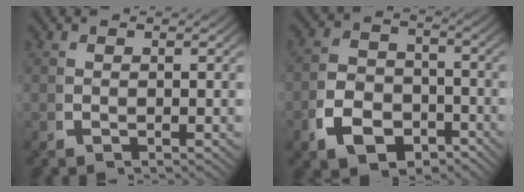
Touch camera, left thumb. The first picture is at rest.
{"total": 7.6, "force": [-3.2, 5.8, 3.8], "torque": [-0.060, -0.028, -0.047]}